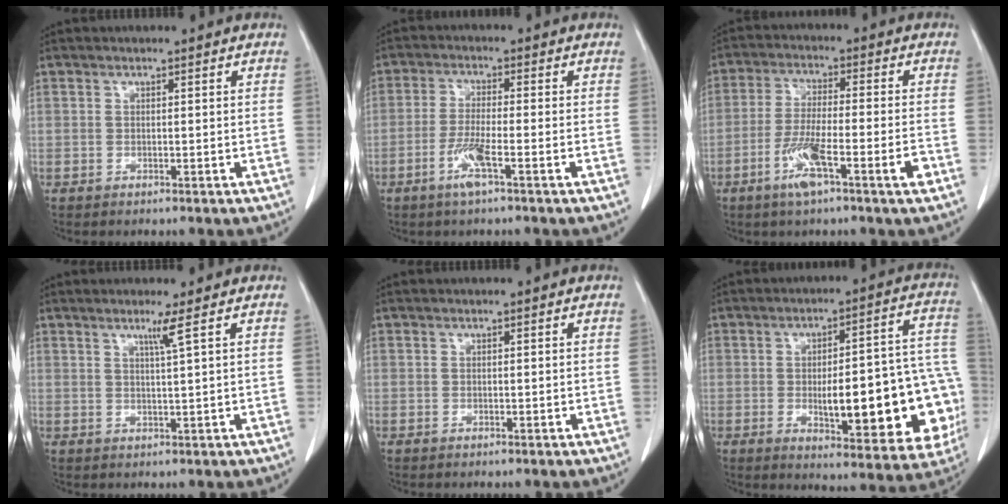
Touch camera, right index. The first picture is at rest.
{"total": 5.0, "force": [-2.5, -0.1, 4.4], "torque": [-0.089, -0.008, -0.051]}
{"total": 9.4, "force": [-4.5, 0.4, 8.2], "torque": [-0.153, -0.005, -0.080]}
{"total": 2.4, "force": [1.3, -1.0, 1.8], "torque": [-0.038, -0.009, 0.029]}
{"total": 0.0}
{"total": 21.9, "force": [-4.3, 5.7, 20.7], "torque": [-0.195, 0.029, -0.036]}